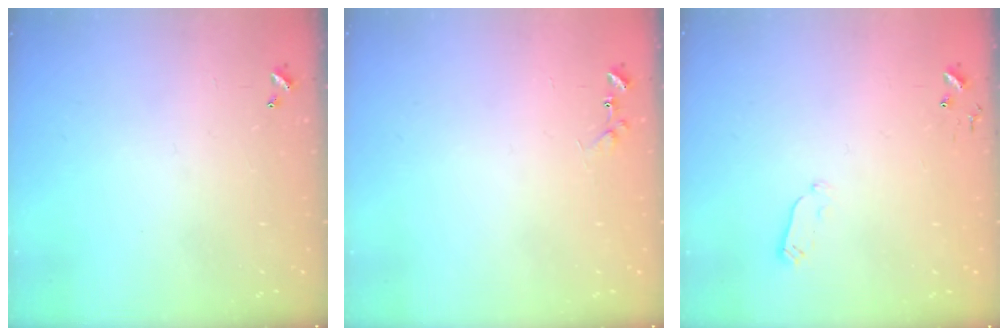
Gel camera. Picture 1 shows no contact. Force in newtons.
{"total": 7.1, "press": 7.0, "slide": 0.5}
{"total": 2.9, "press": 2.9, "slide": 0.4}